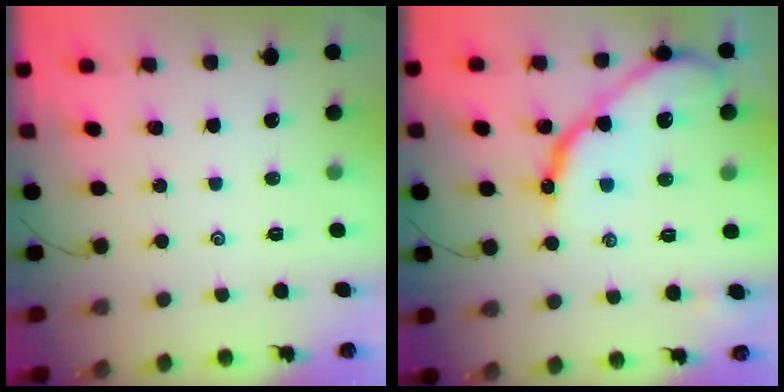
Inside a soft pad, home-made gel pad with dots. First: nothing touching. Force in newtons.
{"total": 13.2, "press": 13.1, "slide": 1.4}